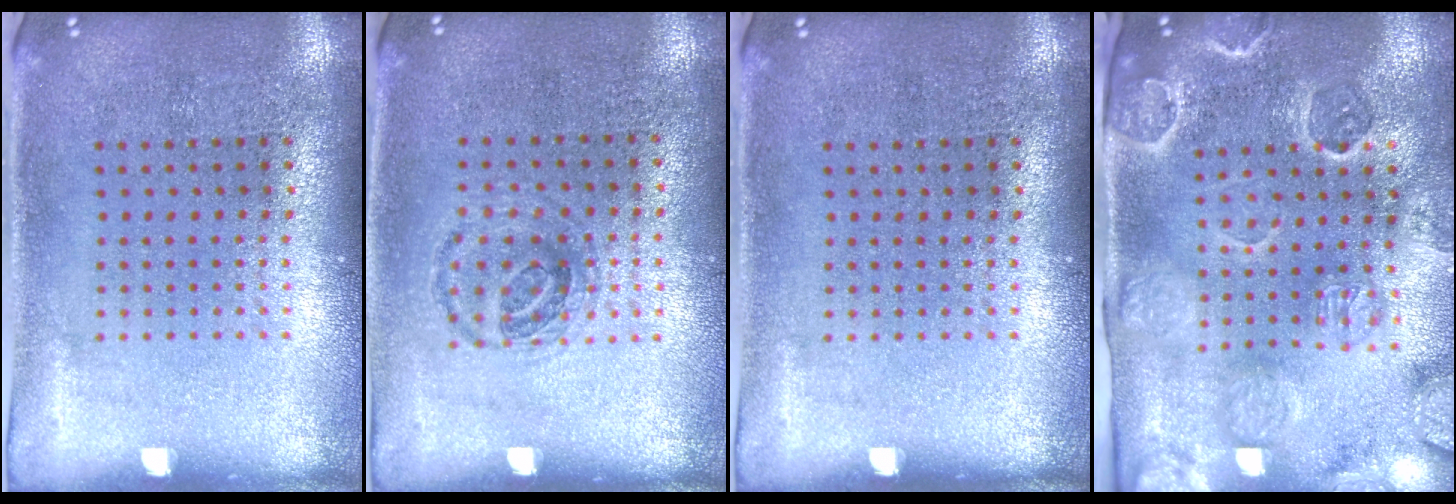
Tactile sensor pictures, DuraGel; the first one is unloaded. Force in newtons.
{"total": 0.9, "press": 0.8, "slide": 0.3}
{"total": 0.0}
{"total": 3.2, "press": 3.2, "slide": 0.5}